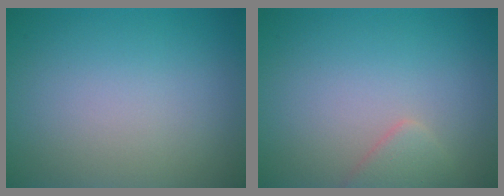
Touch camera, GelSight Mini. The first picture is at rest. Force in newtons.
{"total": 1.7, "press": 1.7, "slide": 0.1}